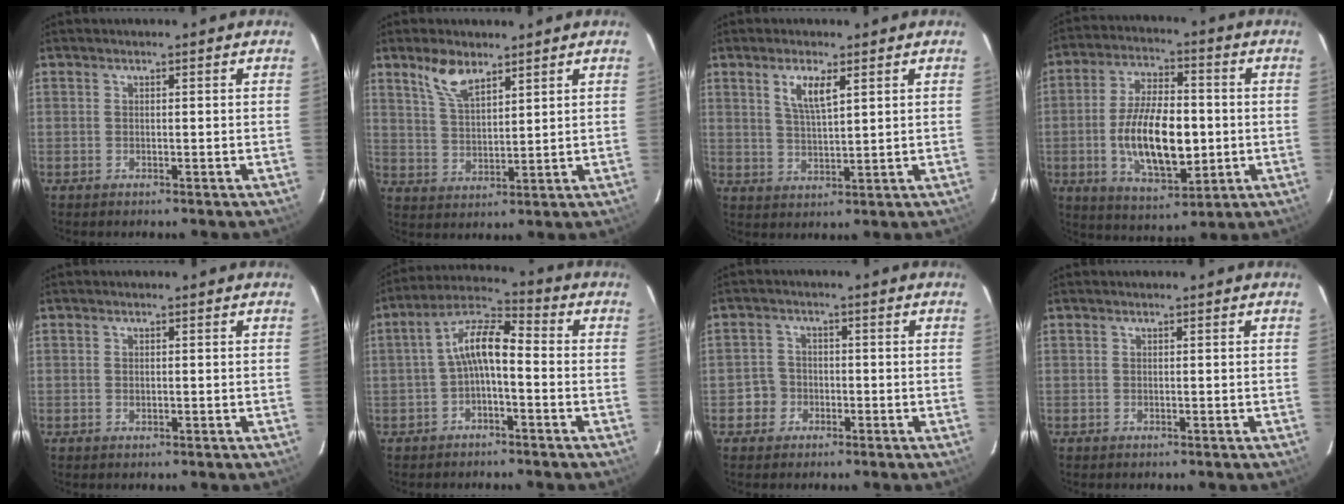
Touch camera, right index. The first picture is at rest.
{"total": 6.8, "force": [4.8, 2.8, 4.0], "torque": [-0.075, 0.006, 0.098]}
{"total": 5.1, "force": [2.6, 1.3, 4.3], "torque": [-0.082, -0.001, 0.051]}
{"total": 15.5, "force": [-1.9, 6.9, 13.7], "torque": [-0.262, -0.003, -0.024]}
{"total": 0.7, "force": [0.1, 0.4, 0.5], "torque": [-0.009, 0.001, 0.003]}
{"total": 7.5, "force": [-1.8, 2.7, 6.8], "torque": [-0.145, 0.024, -0.035]}
{"total": 3.7, "force": [-1.6, 3.3, 0.1], "torque": [-0.003, 0.018, -0.029]}
{"total": 0.0}